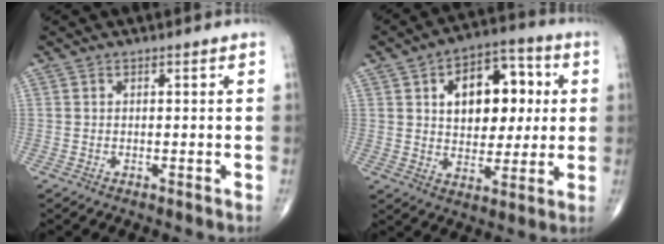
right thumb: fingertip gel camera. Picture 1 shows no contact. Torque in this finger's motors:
{"motor_torque": [-0.04, 0.57, 0.45, 0.34, 0.11]}